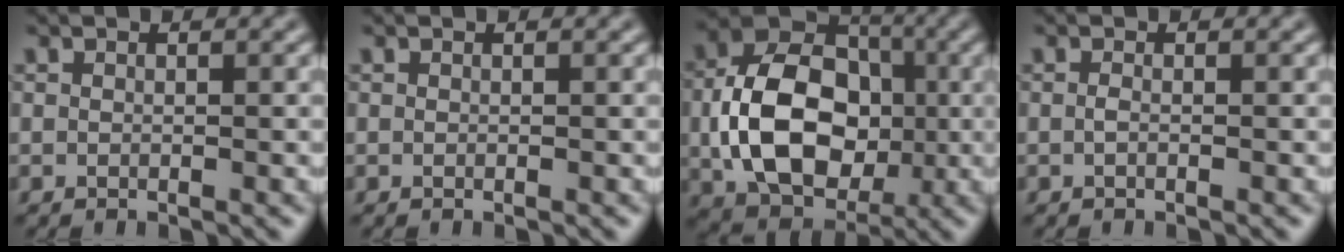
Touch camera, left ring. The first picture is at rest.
{"total": 0.0}
{"total": 11.6, "force": [-1.0, 8.4, 8.0], "torque": [-0.147, 0.002, -0.018]}
{"total": 0.6, "force": [-0.2, 0.1, 0.5], "torque": [-0.013, -0.001, -0.005]}